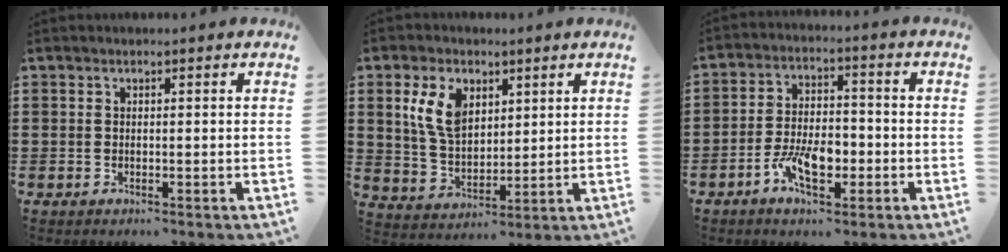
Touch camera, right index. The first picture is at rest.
{"total": 8.0, "force": [3.2, 5.0, 5.4], "torque": [-0.137, 0.009, 0.056]}
{"total": 7.8, "force": [-3.2, 3.9, 6.0], "torque": [-0.124, 0.005, -0.060]}